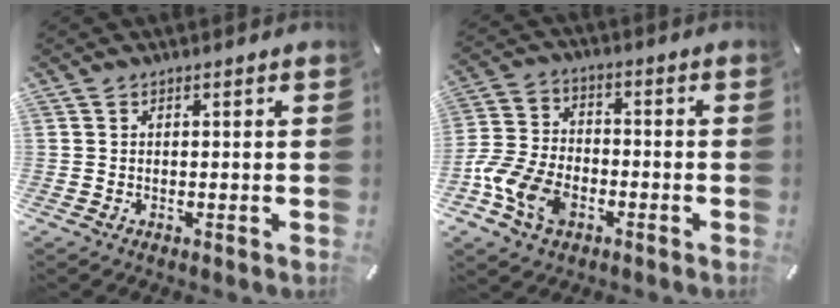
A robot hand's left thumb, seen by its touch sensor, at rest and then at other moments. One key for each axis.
{"total": 11.1, "fx": -5.3, "fy": 7.5, "fz": 6.2, "tx": -0.137, "ty": 0.025, "tz": -0.096}